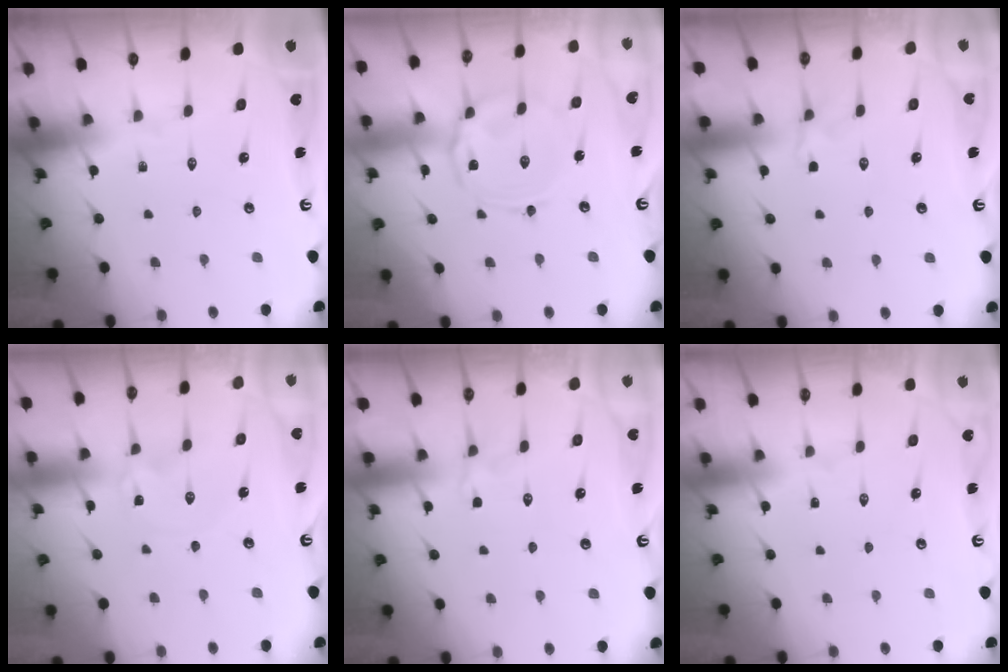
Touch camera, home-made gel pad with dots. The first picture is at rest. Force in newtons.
{"total": 5.2, "press": 5.2, "slide": 0.4}
{"total": 2.1, "press": 1.3, "slide": 1.6}
{"total": 1.5, "press": 1.4, "slide": 0.2}
{"total": 2.2, "press": 1.7, "slide": 1.4}
{"total": 1.6, "press": 1.6, "slide": 0.1}